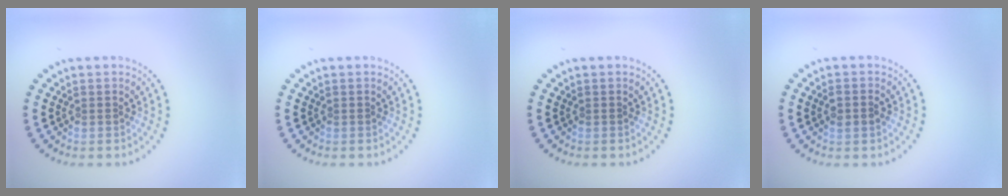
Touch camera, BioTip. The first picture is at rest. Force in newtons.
{"total": 0.0}
{"total": 0.0}
{"total": 1.5, "press": 1.4, "slide": 0.3}